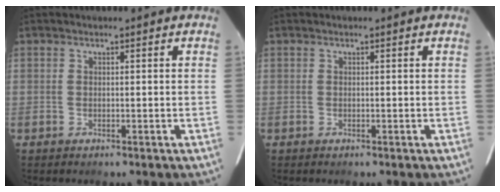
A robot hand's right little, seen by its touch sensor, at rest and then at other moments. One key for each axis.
{"total": 0.0}